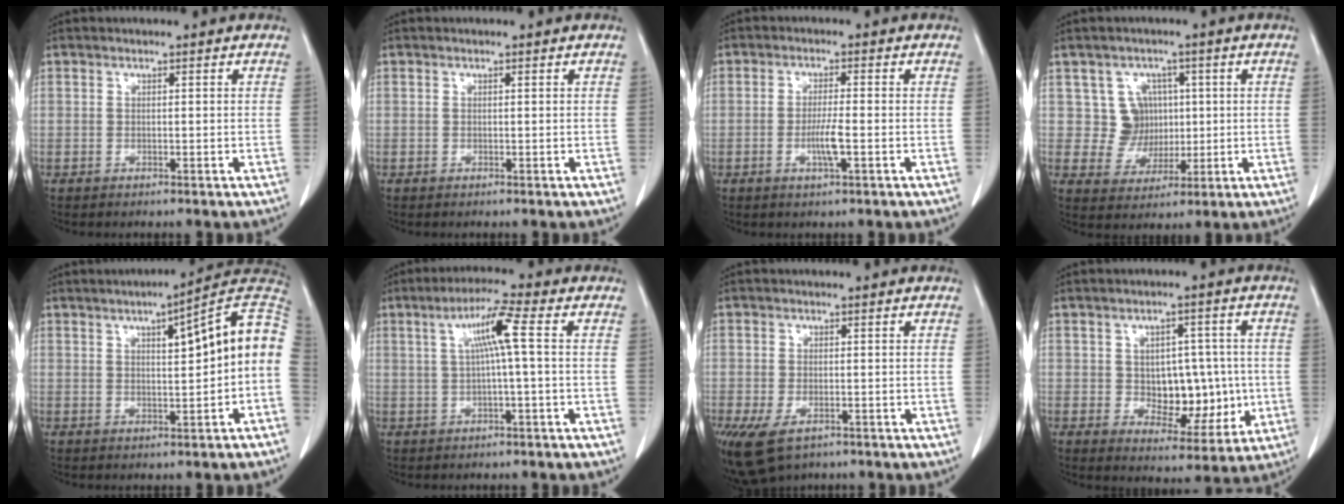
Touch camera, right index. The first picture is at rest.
{"total": 0.0}
{"total": 3.7, "force": [-1.1, 0.1, 3.6], "torque": [-0.070, -0.005, -0.021]}
{"total": 5.8, "force": [1.3, 5.6, 0.6], "torque": [-0.003, 0.015, 0.029]}
{"total": 12.3, "force": [1.9, 1.9, 12.0], "torque": [-0.166, 0.034, 0.020]}
{"total": 6.2, "force": [1.0, -0.6, 6.0], "torque": [-0.110, 0.015, 0.021]}
{"total": 8.3, "force": [-4.8, 4.5, 5.0], "torque": [-0.104, -0.013, -0.073]}
{"total": 9.6, "force": [-0.4, 6.0, 7.5], "torque": [-0.094, 0.015, 0.008]}